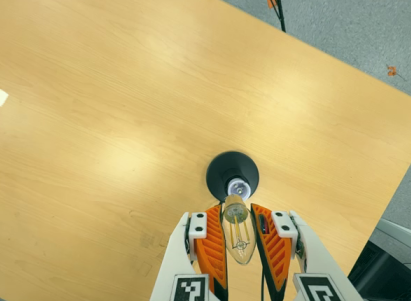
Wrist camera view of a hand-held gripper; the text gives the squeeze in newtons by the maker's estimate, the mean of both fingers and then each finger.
{"total": 19.8, "left": 21.2, "right": 18.4}